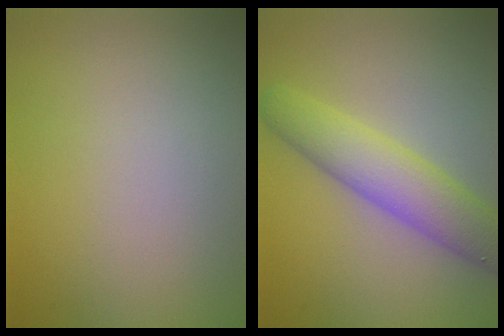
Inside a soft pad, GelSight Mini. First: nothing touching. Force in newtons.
{"total": 5.5, "press": 5.5, "slide": 0.4}